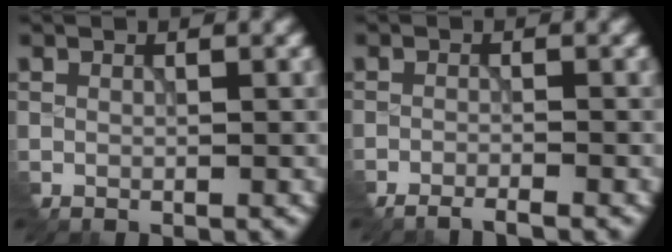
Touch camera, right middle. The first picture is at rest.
{"total": 2.5, "force": [-2.2, -0.1, 1.1], "torque": [-0.024, -0.006, -0.044]}